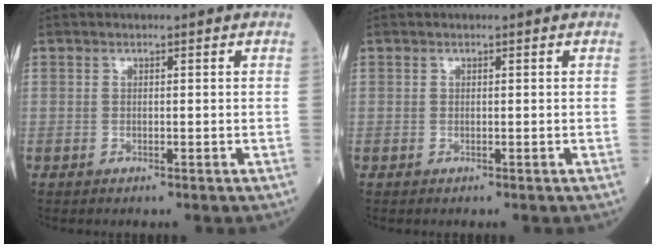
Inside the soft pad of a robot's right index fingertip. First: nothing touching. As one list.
[{"total": 0.0}]